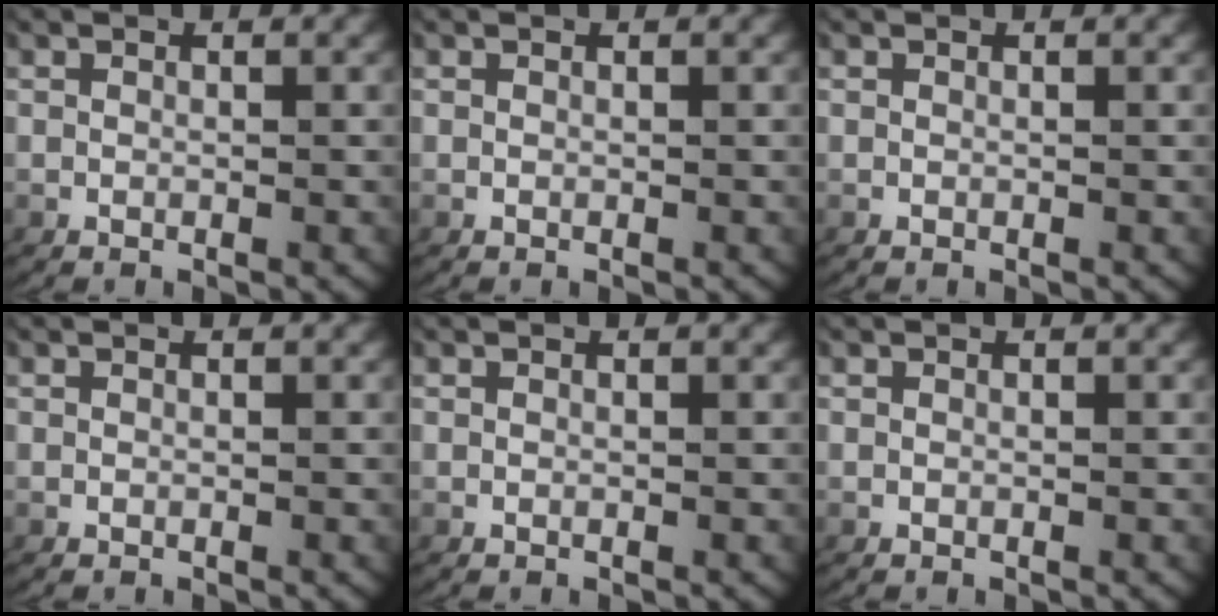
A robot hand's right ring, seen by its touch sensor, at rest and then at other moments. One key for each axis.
{"total": 0.0}
{"total": 0.0}
{"total": 0.0}
{"total": 0.0}
{"total": 0.0}